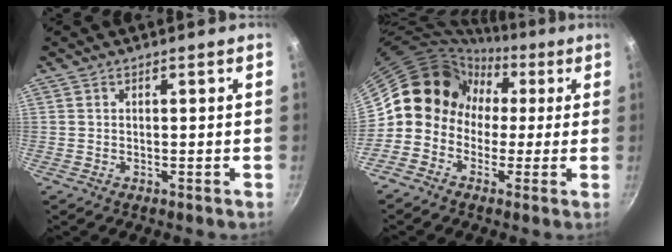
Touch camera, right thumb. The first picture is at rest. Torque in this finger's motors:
{"motor_torque": [1.54, 2.97, 0.83, -0.99, 0.11]}